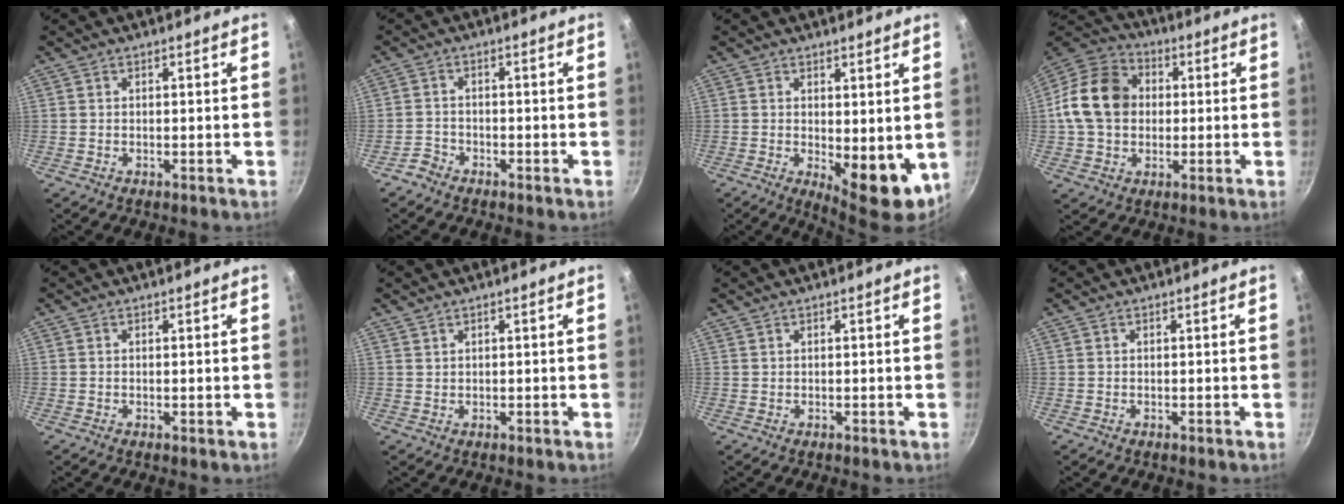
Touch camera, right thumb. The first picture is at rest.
{"total": 2.5, "force": [-2.1, 1.4, 0.3], "torque": [-0.006, 0.025, -0.038]}
{"total": 9.5, "force": [-0.6, 4.3, 8.4], "torque": [-0.095, -0.011, 0.006]}
{"total": 15.2, "force": [0.9, 12.2, 9.1], "torque": [-0.137, 0.025, -0.001]}
{"total": 0.0}
{"total": 0.7, "force": [0.6, 0.4, 0.0], "torque": [0.005, 0.001, 0.015]}
{"total": 0.0}
{"total": 0.0}